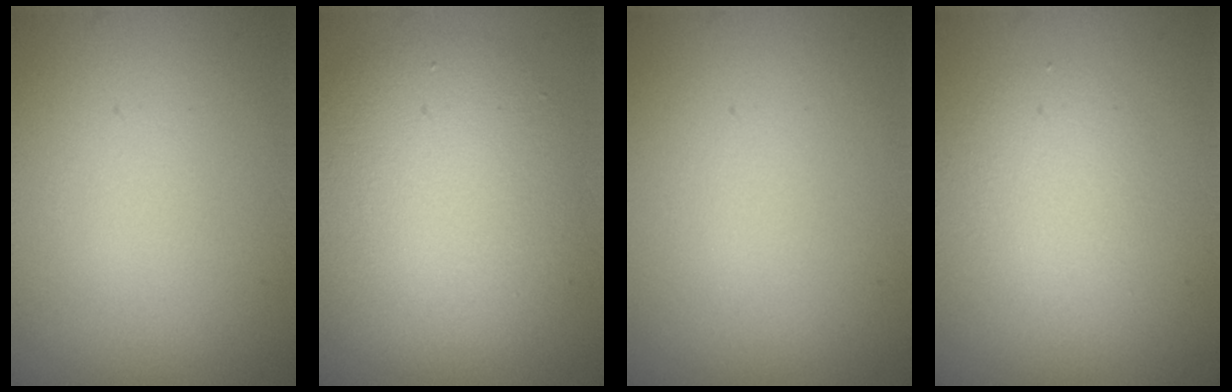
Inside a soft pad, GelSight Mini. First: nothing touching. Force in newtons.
{"total": 7.1, "press": 7.1, "slide": 0.3}
{"total": 0.0}
{"total": 2.7, "press": 2.7, "slide": 0.2}